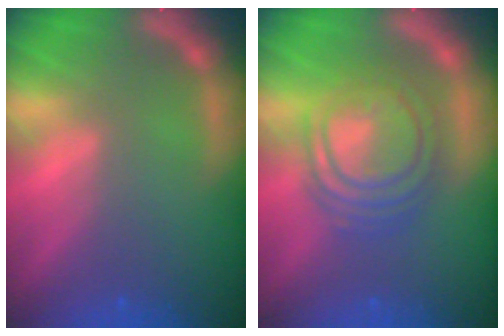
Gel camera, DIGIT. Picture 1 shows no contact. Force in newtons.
{"total": 8.1}